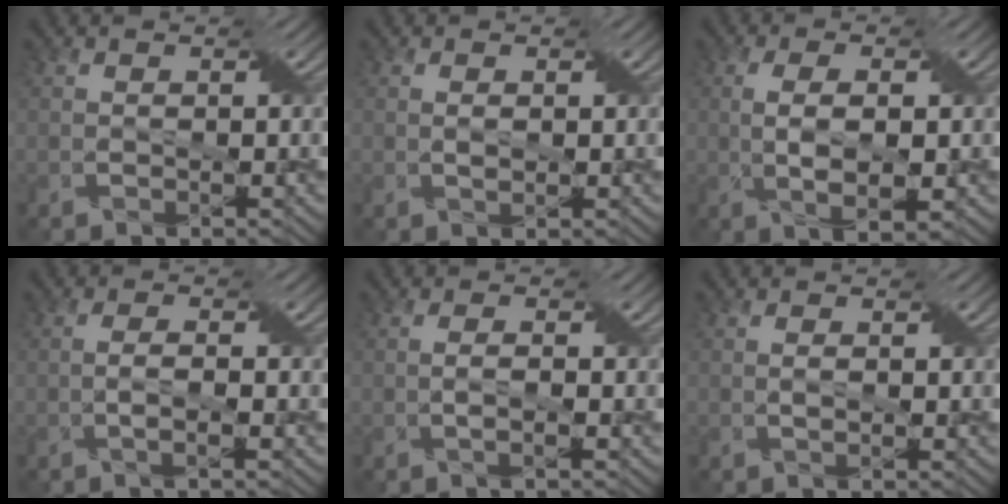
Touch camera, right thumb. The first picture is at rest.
{"total": 1.1, "force": [0.2, 0.4, 1.0], "torque": [-0.023, 0.001, 0.005]}
{"total": 5.4, "force": [-0.4, 2.0, 5.0], "torque": [-0.103, -0.001, -0.002]}
{"total": 1.9, "force": [-0.5, 0.2, 1.8], "torque": [-0.040, 0.005, -0.012]}
{"total": 1.4, "force": [-0.3, 0.2, 1.4], "torque": [-0.031, 0.004, -0.007]}
{"total": 0.9, "force": [0.0, 0.3, 0.8], "torque": [-0.018, 0.001, 0.001]}